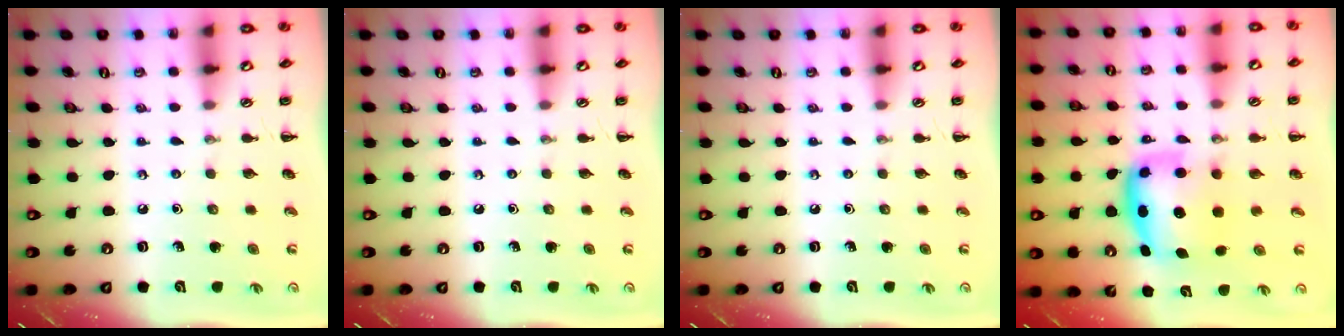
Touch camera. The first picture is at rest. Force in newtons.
{"total": 0.0}
{"total": 0.0}
{"total": 6.8, "press": 6.6, "slide": 1.4}